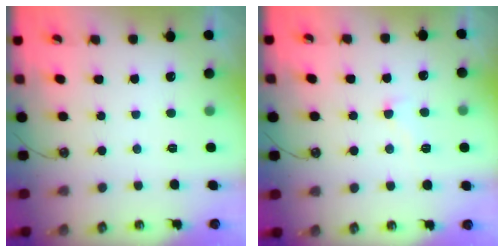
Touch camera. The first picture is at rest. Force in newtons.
{"total": 2.4, "press": 2.3, "slide": 0.7}